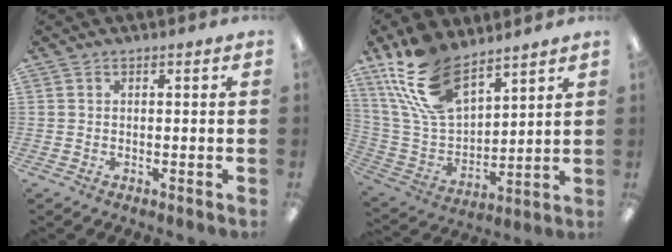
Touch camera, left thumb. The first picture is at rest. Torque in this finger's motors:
{"motor_torque": [0.20, 0.18, 1.40, -1.37, 0.47]}